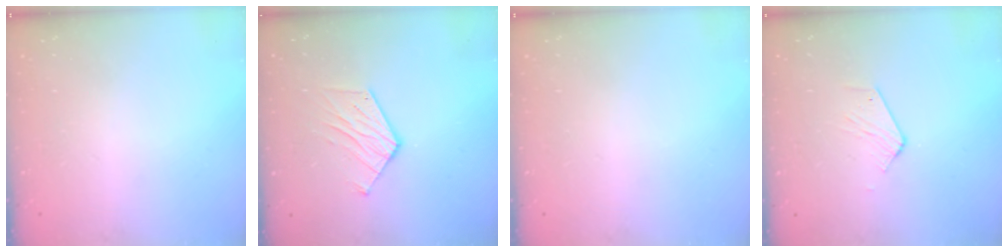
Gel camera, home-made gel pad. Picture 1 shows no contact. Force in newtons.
{"total": 9.7, "press": 9.7, "slide": 0.8}
{"total": 0.0}
{"total": 3.9, "press": 3.9, "slide": 0.5}